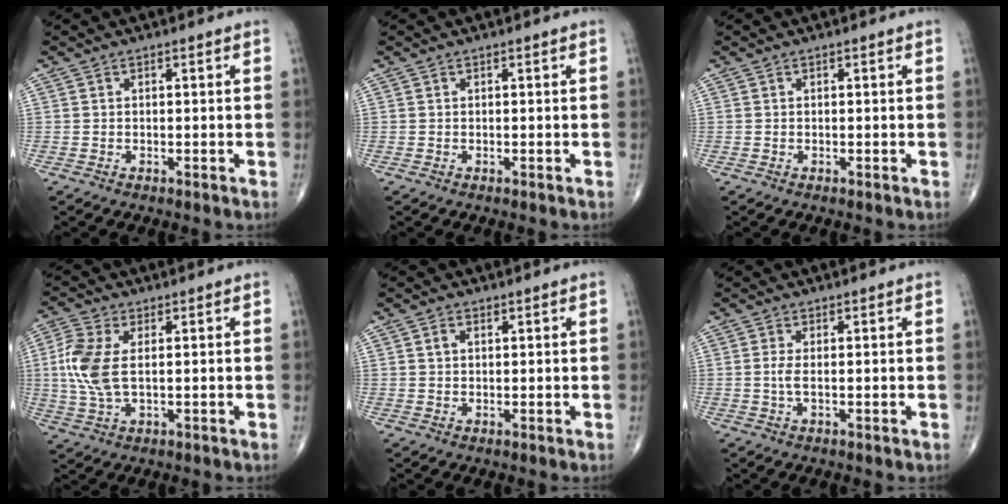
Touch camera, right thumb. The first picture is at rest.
{"total": 0.0}
{"total": 0.0}
{"total": 8.7, "force": [1.0, 4.5, 7.4], "torque": [-0.184, 0.003, 0.021]}
{"total": 1.7, "force": [0.8, 1.2, 1.0], "torque": [-0.018, 0.001, 0.014]}
{"total": 1.8, "force": [0.1, 0.4, 1.8], "torque": [-0.048, -0.004, 0.002]}